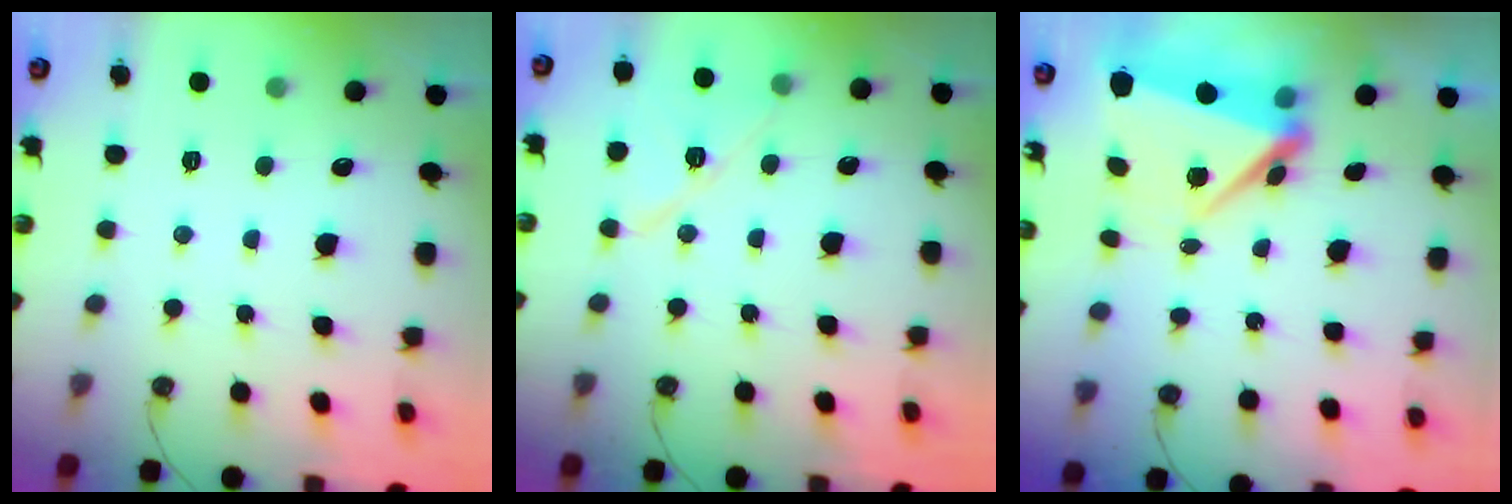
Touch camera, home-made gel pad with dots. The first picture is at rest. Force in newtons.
{"total": 11.0, "press": 10.9, "slide": 1.6}
{"total": 6.6, "press": 6.6, "slide": 0.5}